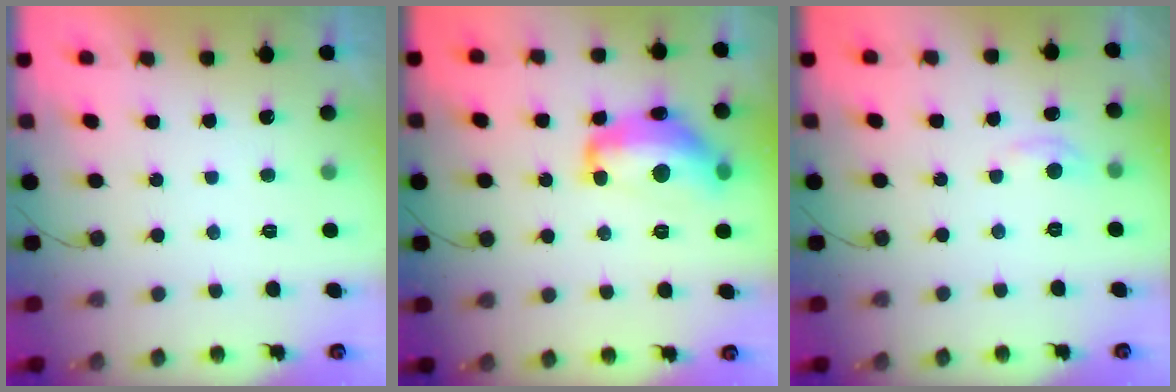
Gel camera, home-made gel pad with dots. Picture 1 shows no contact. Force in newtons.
{"total": 14.9, "press": 14.9, "slide": 1.1}
{"total": 3.1, "press": 3.1, "slide": 0.4}